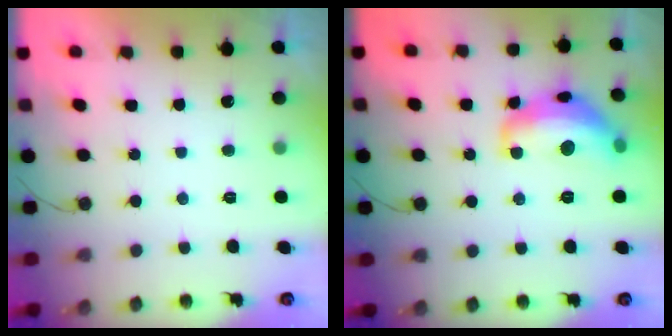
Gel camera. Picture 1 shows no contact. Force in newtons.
{"total": 16.0, "press": 16.0, "slide": 1.3}